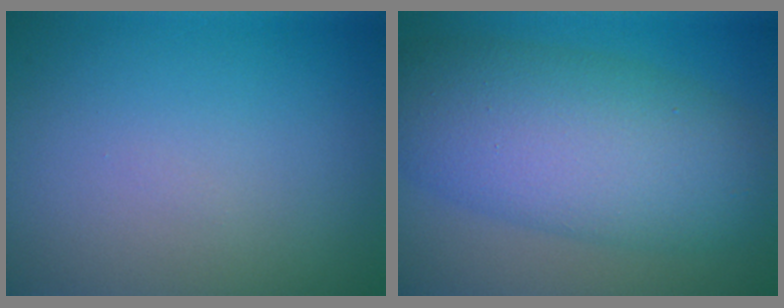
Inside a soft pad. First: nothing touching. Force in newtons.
{"total": 9.6, "press": 9.6, "slide": 0.3}